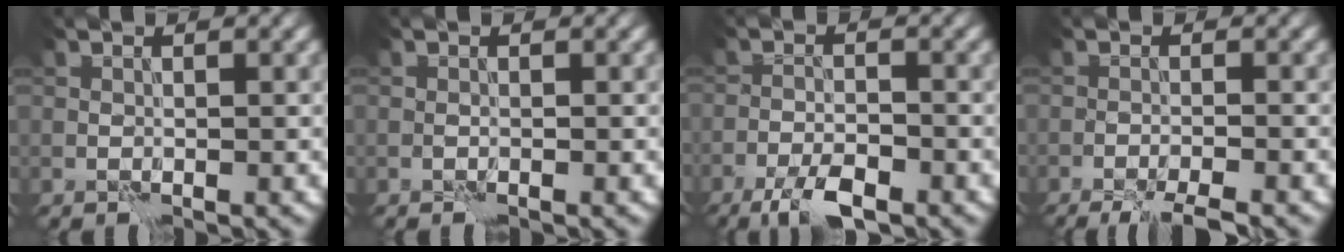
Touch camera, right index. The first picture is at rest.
{"total": 0.0}
{"total": 4.1, "force": [-3.0, 1.0, 2.5], "torque": [-0.045, -0.001, -0.056]}
{"total": 4.4, "force": [-3.7, 0.4, 2.2], "torque": [-0.035, -0.009, -0.059]}